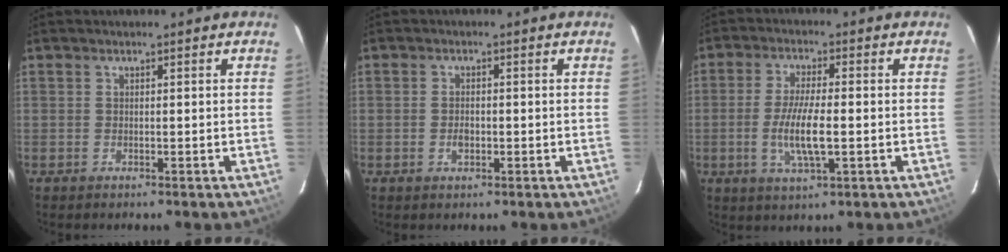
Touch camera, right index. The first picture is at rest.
{"total": 2.1, "force": [-0.6, 1.2, 1.6], "torque": [-0.030, 0.003, -0.009]}
{"total": 8.3, "force": [-1.5, 1.8, 7.9], "torque": [-0.157, -0.008, -0.029]}